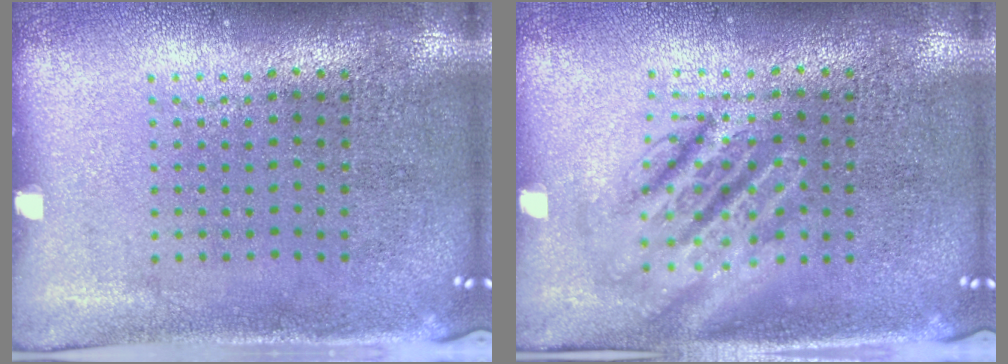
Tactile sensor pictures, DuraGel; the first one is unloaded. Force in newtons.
{"total": 2.6, "press": 2.6, "slide": 0.3}